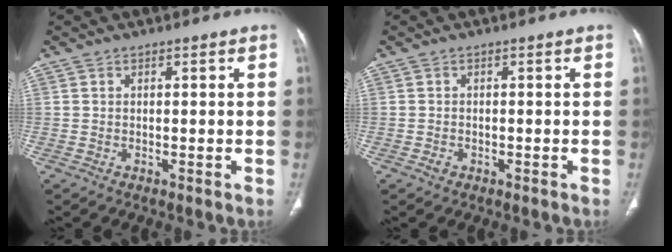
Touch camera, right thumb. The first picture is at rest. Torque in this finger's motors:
{"motor_torque": [0.28, 0.07, -0.27, -0.02, 0.04]}